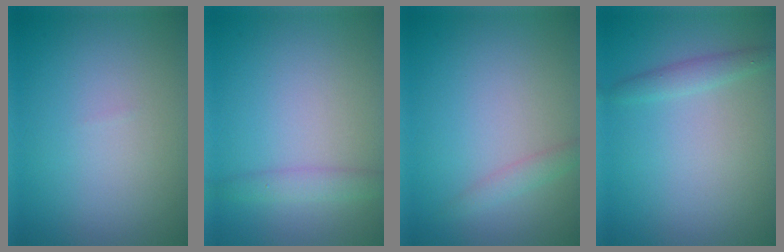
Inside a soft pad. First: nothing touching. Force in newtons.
{"total": 1.7, "press": 1.7, "slide": 0.2}
{"total": 1.3, "press": 1.3, "slide": 0.1}
{"total": 1.5, "press": 1.5, "slide": 0.0}